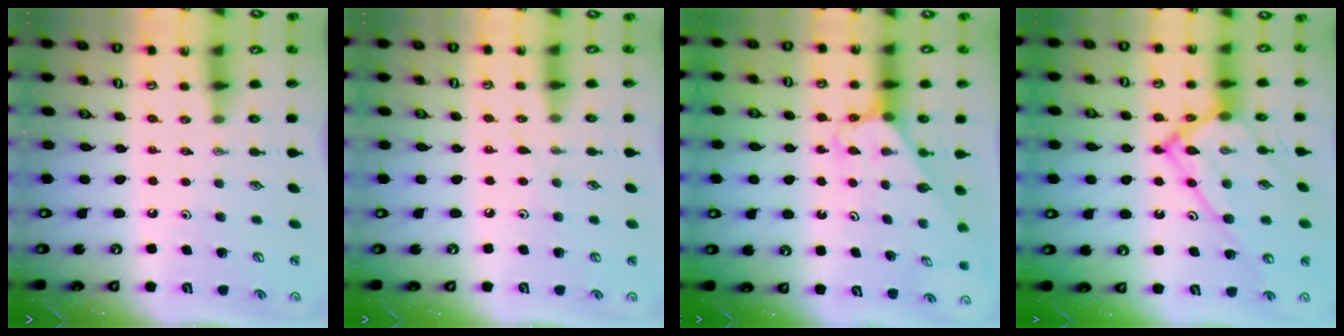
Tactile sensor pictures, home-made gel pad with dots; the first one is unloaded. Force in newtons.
{"total": 3.1, "press": 3.1, "slide": 0.3}
{"total": 3.0, "press": 3.0, "slide": 0.2}
{"total": 18.3, "press": 18.2, "slide": 2.1}